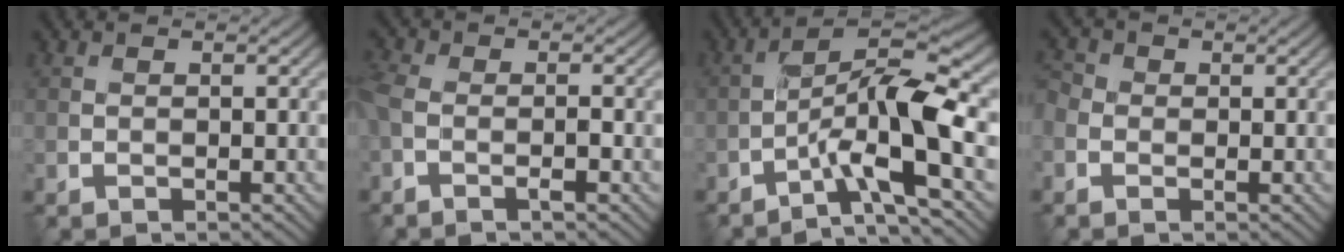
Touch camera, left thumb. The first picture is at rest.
{"total": 4.6, "force": [-1.9, 2.1, 3.6], "torque": [-0.070, -0.001, -0.042]}
{"total": 10.6, "force": [-4.3, 2.3, 9.4], "torque": [-0.157, 0.010, -0.087]}
{"total": 2.3, "force": [-0.8, 1.9, 1.1], "torque": [-0.028, 0.000, -0.023]}